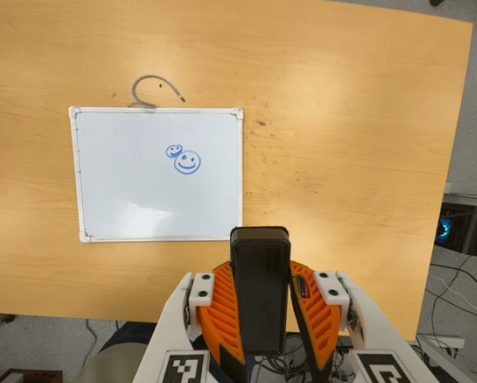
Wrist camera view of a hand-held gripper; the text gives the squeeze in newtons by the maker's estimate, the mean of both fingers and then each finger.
{"total": 9.1, "left": 7.6, "right": 10.6}